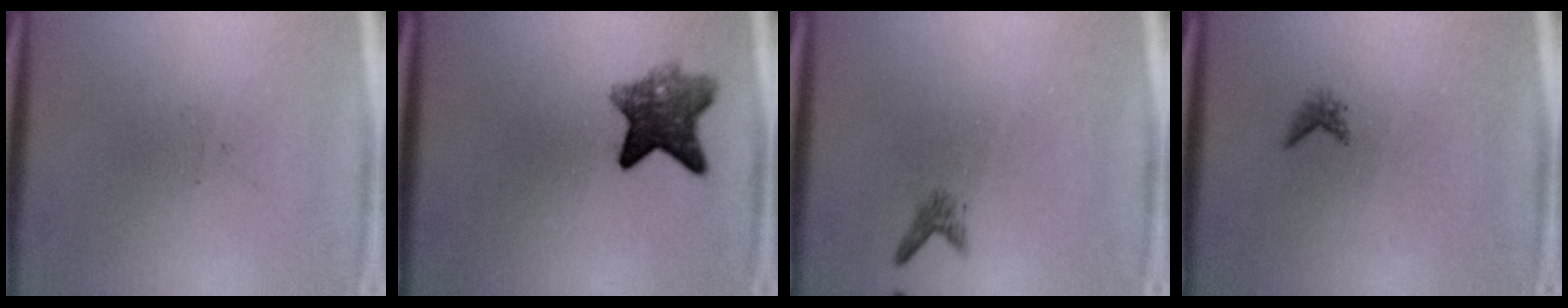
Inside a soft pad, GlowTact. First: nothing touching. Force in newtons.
{"total": 6.6}
{"total": 1.1}
{"total": 0.9}